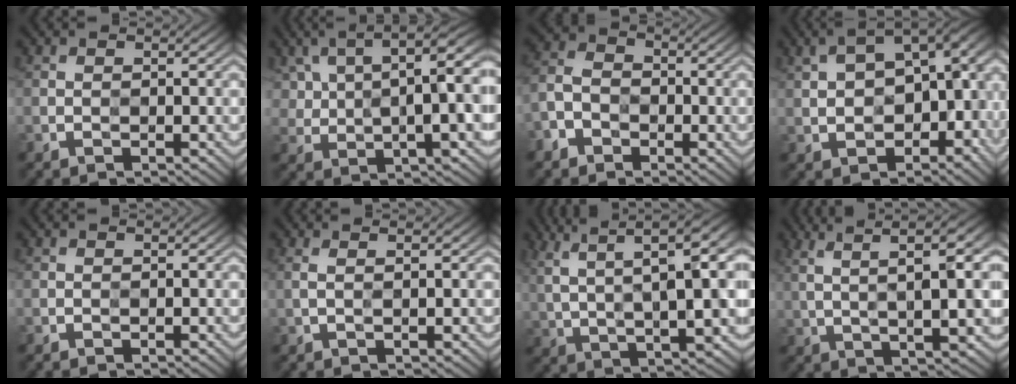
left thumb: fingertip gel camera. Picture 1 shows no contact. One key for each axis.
{"total": 13.5, "fx": 4.2, "fy": 5.8, "fz": 11.5, "tx": -0.222, "ty": 0.006, "tz": 0.072}
{"total": 4.4, "fx": -2.6, "fy": 3.1, "fz": 1.7, "tx": -0.046, "ty": 0.001, "tz": -0.063}
{"total": 13.8, "fx": -0.1, "fy": 8.3, "fz": 11.1, "tx": -0.158, "ty": 0.001, "tz": 0.017}
{"total": 0.0}
{"total": 2.4, "fx": 0.8, "fy": 0.6, "fz": 2.2, "tx": -0.028, "ty": 0.001, "tz": 0.003}
{"total": 14.3, "fx": 6.5, "fy": 4.3, "fz": 12.0, "tx": -0.243, "ty": 0.011, "tz": 0.124}
{"total": 12.0, "fx": 5.2, "fy": 2.5, "fz": 10.5, "tx": -0.182, "ty": 0.027, "tz": 0.093}